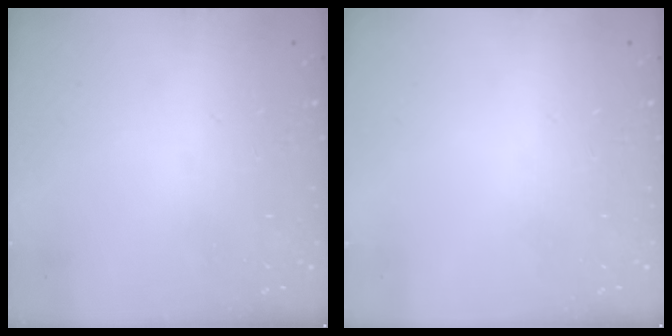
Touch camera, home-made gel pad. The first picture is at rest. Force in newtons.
{"total": 0.0}